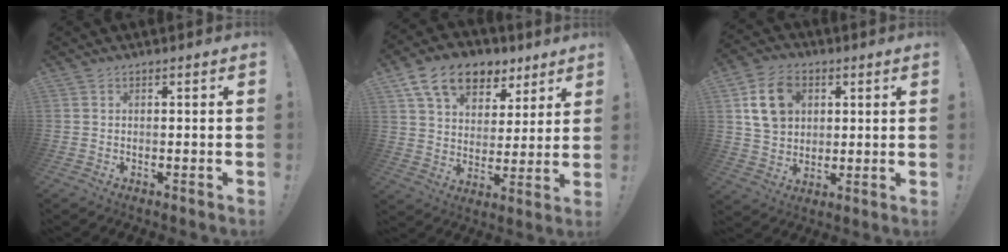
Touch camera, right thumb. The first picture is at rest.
{"total": 15.6, "force": [9.7, 9.8, 7.2], "torque": [-0.113, -0.054, 0.178]}
{"total": 14.3, "force": [4.8, 11.1, 7.6], "torque": [-0.120, -0.007, 0.097]}